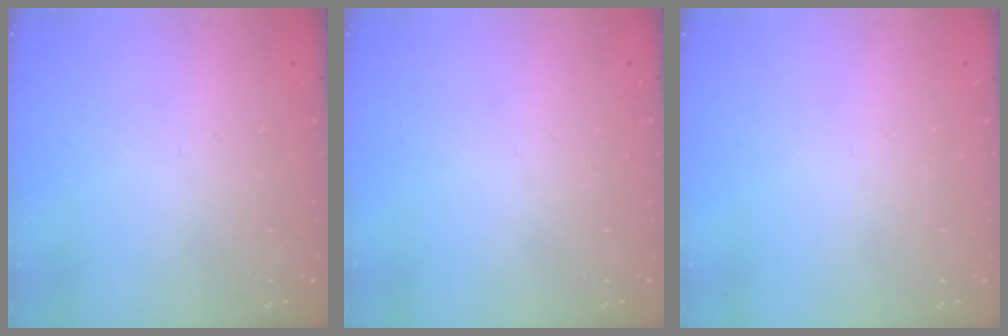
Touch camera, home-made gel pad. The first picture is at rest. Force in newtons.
{"total": 0.0}
{"total": 0.0}